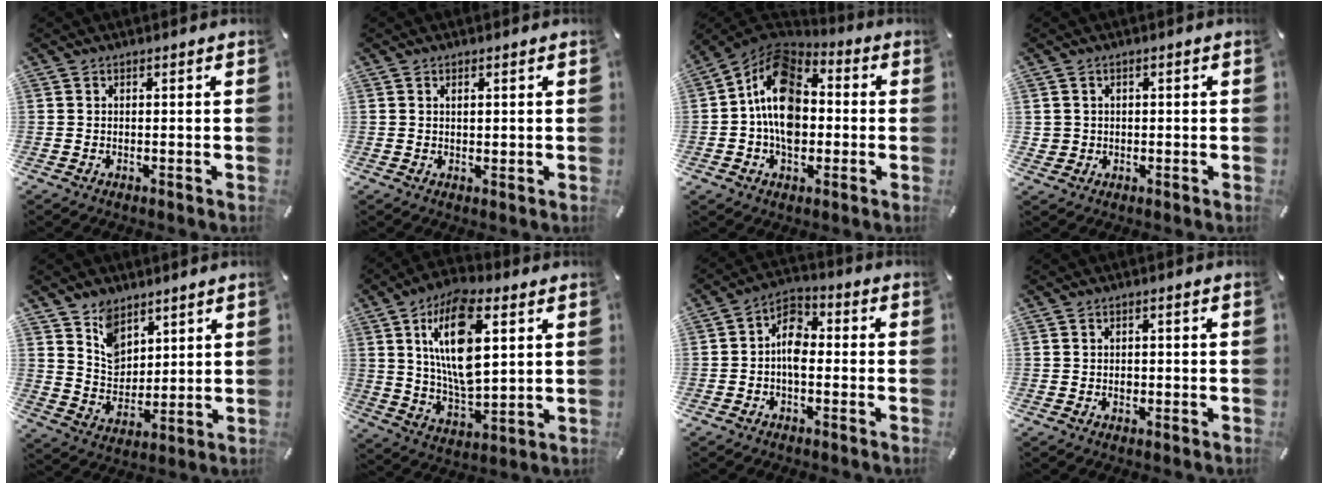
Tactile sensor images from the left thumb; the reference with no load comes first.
{"total": 1.1, "force": [0.4, 0.4, 1.0], "torque": [-0.020, 0.001, 0.006]}
{"total": 14.9, "force": [-1.6, 10.8, 10.1], "torque": [-0.187, 0.018, -0.034]}
{"total": 2.5, "force": [-0.1, 2.5, 0.1], "torque": [-0.005, 0.004, -0.003]}
{"total": 8.6, "force": [5.9, 6.0, 1.6], "torque": [-0.048, -0.032, 0.116]}
{"total": 17.7, "force": [6.5, 8.6, 14.0], "torque": [-0.274, -0.010, 0.107]}
{"total": 6.9, "force": [-1.7, 4.3, 5.2], "torque": [-0.102, 0.021, -0.030]}
{"total": 1.3, "force": [-0.2, 1.0, 0.8], "torque": [-0.019, 0.003, -0.005]}